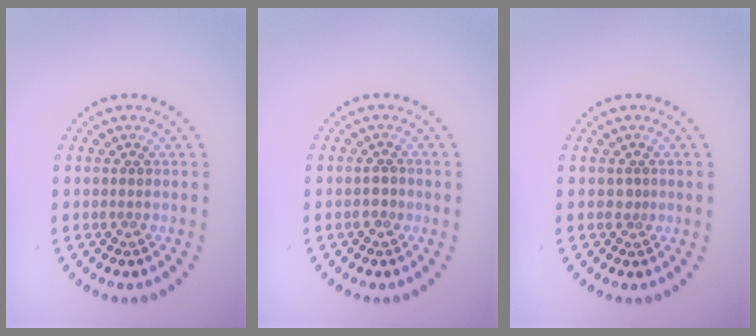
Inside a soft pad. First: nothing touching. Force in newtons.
{"total": 1.0, "press": 0.9, "slide": 0.4}
{"total": 0.9, "press": 0.5, "slide": 0.7}